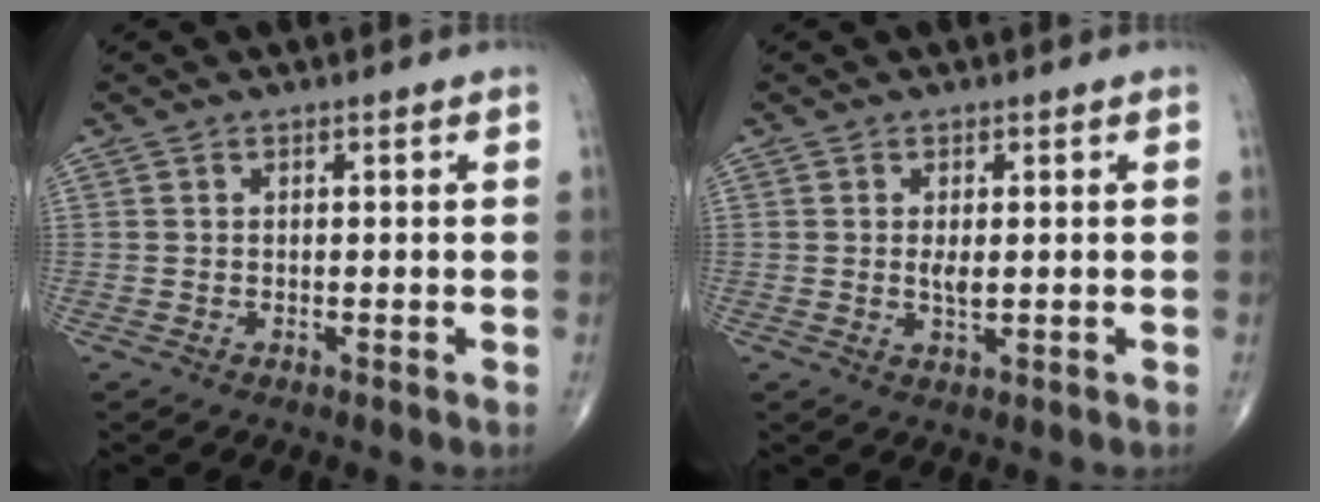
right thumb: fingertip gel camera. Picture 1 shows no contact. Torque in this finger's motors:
{"motor_torque": [2.49, 2.52, 0.16, 0.11, 0.00]}